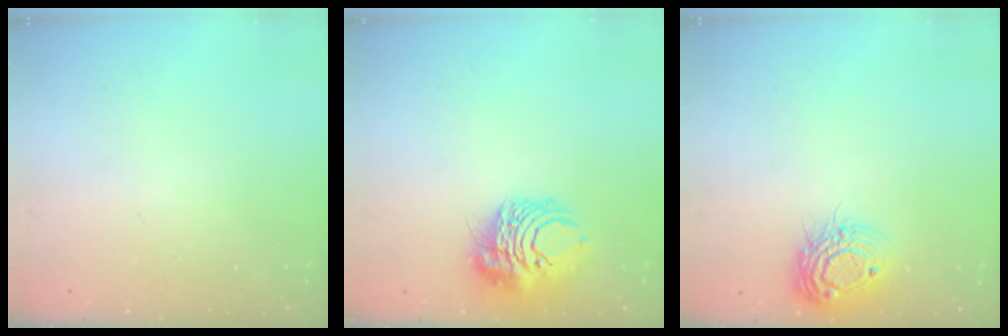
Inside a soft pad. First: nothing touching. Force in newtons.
{"total": 9.2, "press": 9.1, "slide": 1.3}
{"total": 12.1, "press": 12.0, "slide": 1.1}